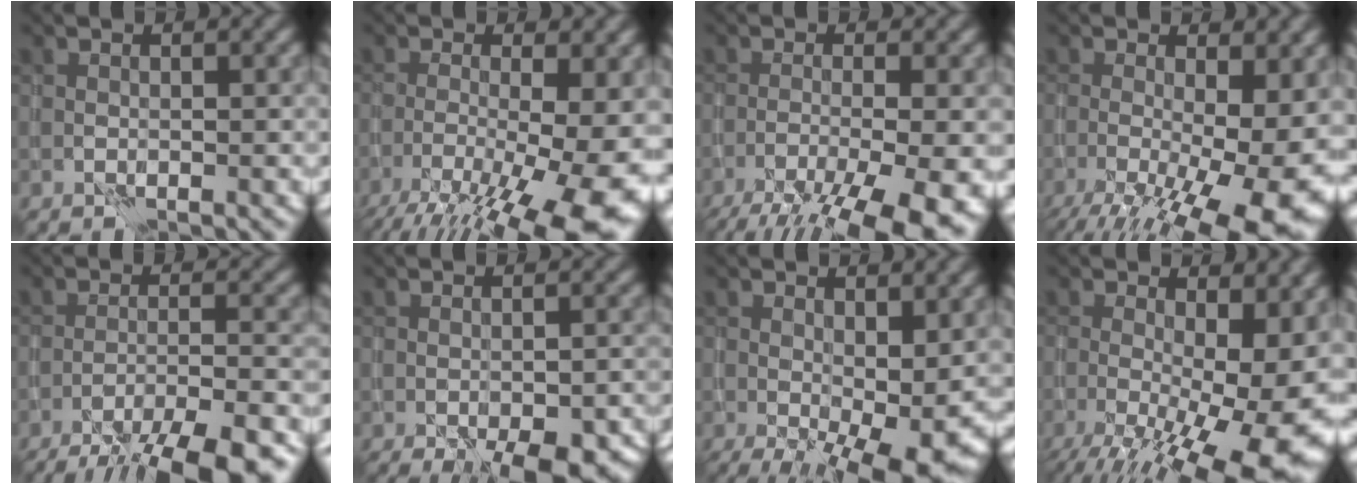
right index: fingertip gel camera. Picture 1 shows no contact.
{"total": 14.7, "force": [-6.4, 4.6, 12.4], "torque": [-0.188, -0.011, -0.093]}
{"total": 11.4, "force": [-7.2, 2.6, 8.5], "torque": [-0.134, -0.030, -0.100]}
{"total": 15.3, "force": [-4.5, 5.5, 13.6], "torque": [-0.181, -0.021, -0.055]}
{"total": 11.4, "force": [-9.5, 2.1, 5.9], "torque": [-0.084, -0.008, -0.128]}
{"total": 7.0, "force": [-4.0, 3.0, 4.8], "torque": [-0.068, -0.013, -0.044]}
{"total": 7.2, "force": [-1.8, 2.9, 6.4], "torque": [-0.101, -0.015, -0.017]}
{"total": 16.8, "force": [-3.9, 6.7, 15.0], "torque": [-0.196, -0.029, -0.037]}